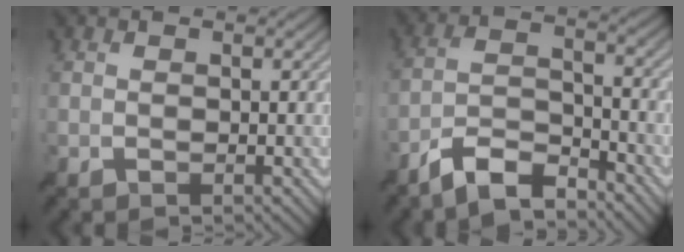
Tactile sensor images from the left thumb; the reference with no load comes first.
{"total": 6.7, "force": [-5.5, 1.7, 3.4], "torque": [-0.068, 0.000, -0.115]}